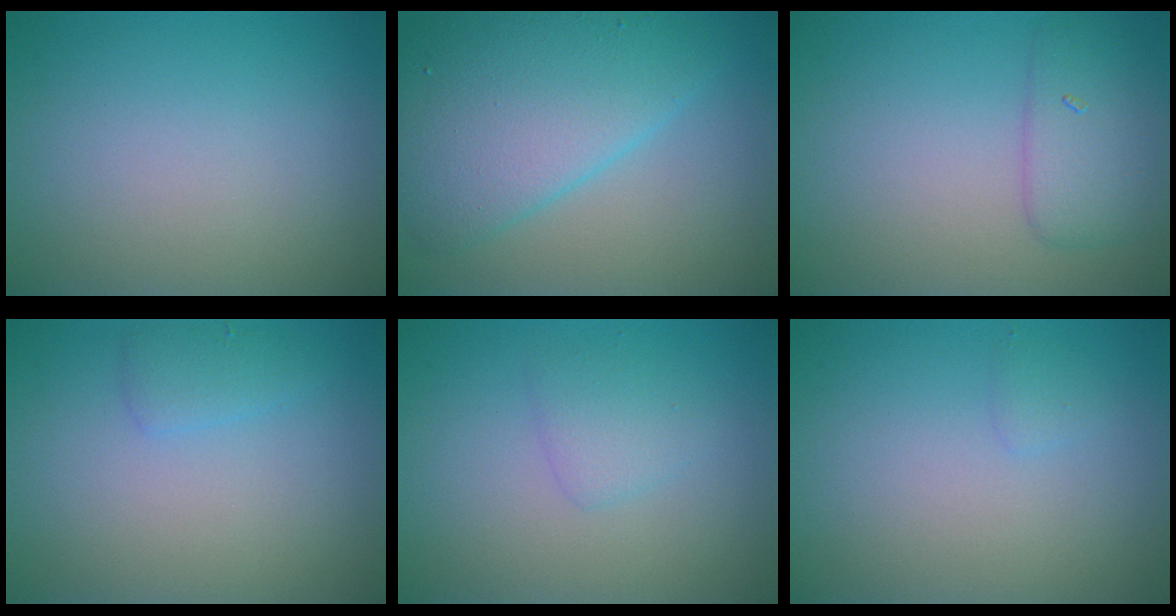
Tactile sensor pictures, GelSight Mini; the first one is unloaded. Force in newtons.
{"total": 7.6, "press": 7.6, "slide": 0.2}
{"total": 3.1, "press": 3.1, "slide": 0.1}
{"total": 1.4, "press": 1.4, "slide": 0.1}
{"total": 1.6, "press": 1.6, "slide": 0.1}
{"total": 0.7, "press": 0.7, "slide": 0.0}